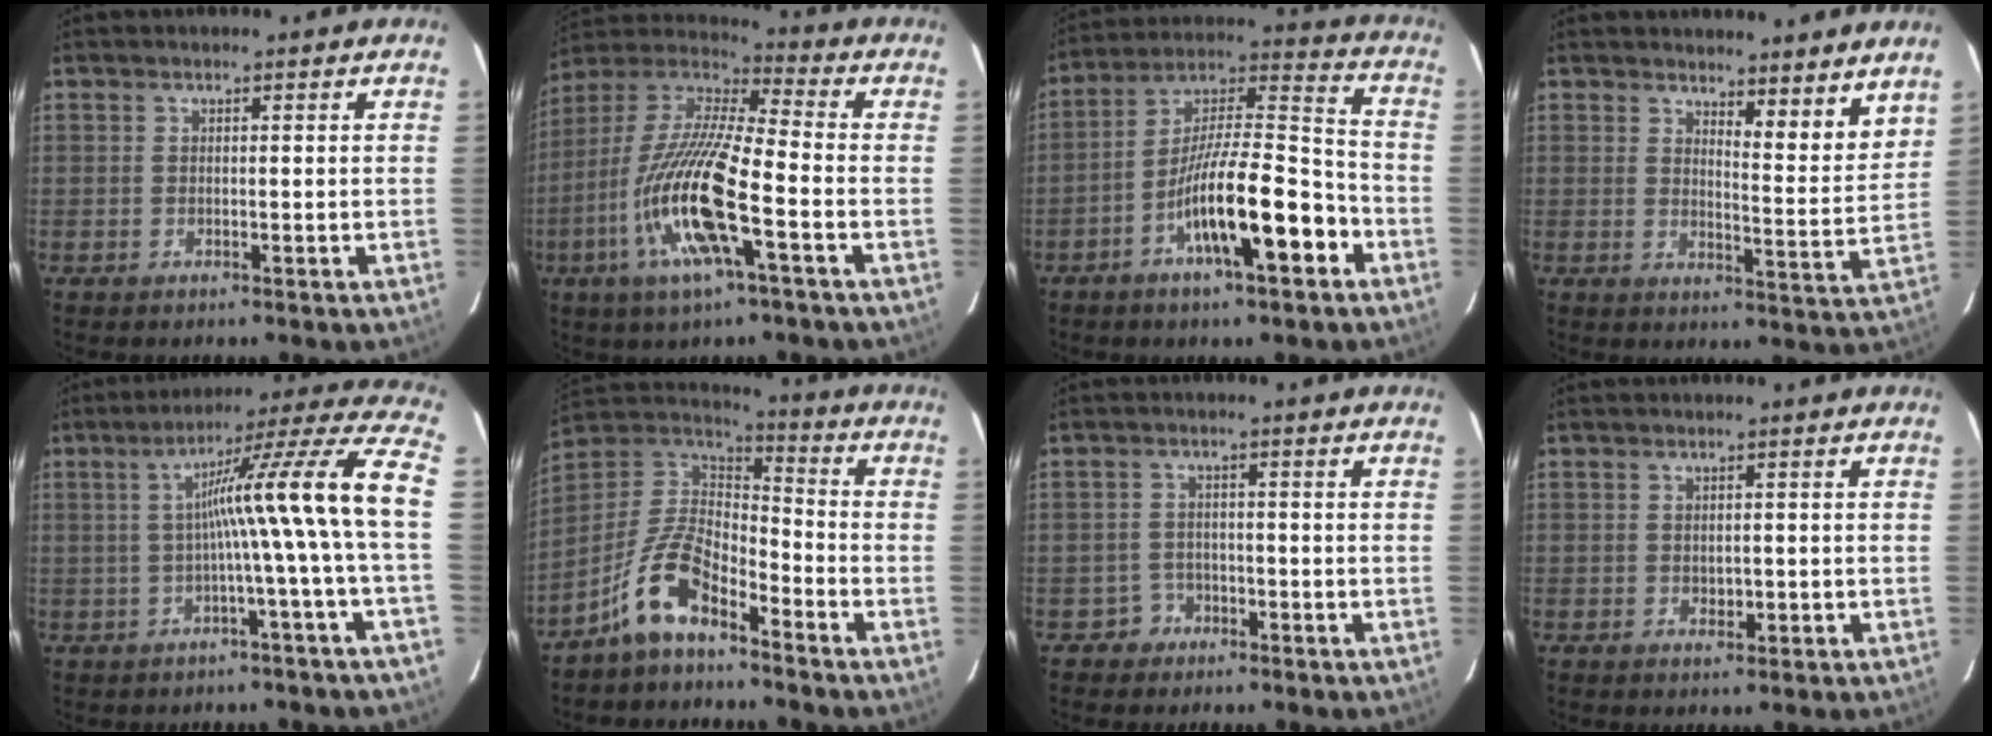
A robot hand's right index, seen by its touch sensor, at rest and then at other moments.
{"total": 17.9, "force": [-5.8, 2.6, 16.7], "torque": [-0.353, -0.011, -0.110]}
{"total": 15.9, "force": [-6.9, 2.7, 14.1], "torque": [-0.249, 0.006, -0.114]}
{"total": 7.4, "force": [6.5, 1.6, 3.2], "torque": [-0.034, -0.024, 0.082]}
{"total": 14.3, "force": [-0.9, -2.5, 14.0], "torque": [-0.187, 0.026, -0.019]}
{"total": 10.6, "force": [-7.2, 4.1, 6.6], "torque": [-0.151, 0.023, -0.143]}
{"total": 2.5, "force": [-1.6, 1.9, -0.4], "torque": [0.009, 0.011, -0.032]}
{"total": 1.3, "force": [-0.2, 1.0, 0.9], "torque": [-0.014, 0.000, 0.002]}